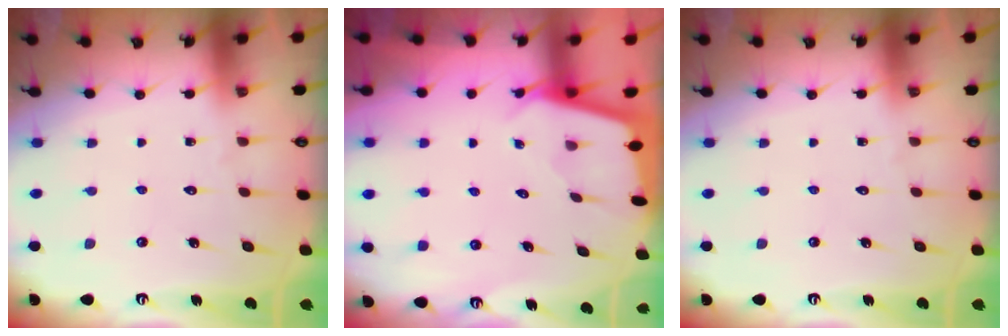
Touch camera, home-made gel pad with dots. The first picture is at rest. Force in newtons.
{"total": 1.8, "press": 1.8, "slide": 0.2}
{"total": 0.0}